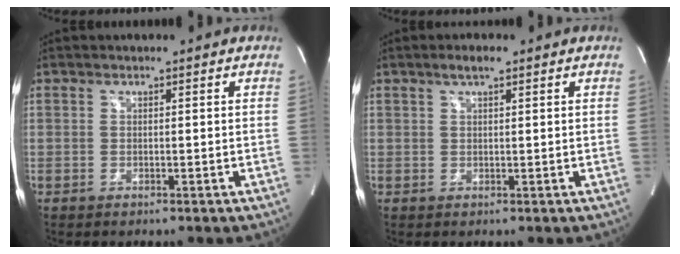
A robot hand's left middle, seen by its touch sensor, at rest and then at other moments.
{"total": 1.9, "force": [1.3, 0.5, 1.4], "torque": [-0.026, 0.006, 0.023]}